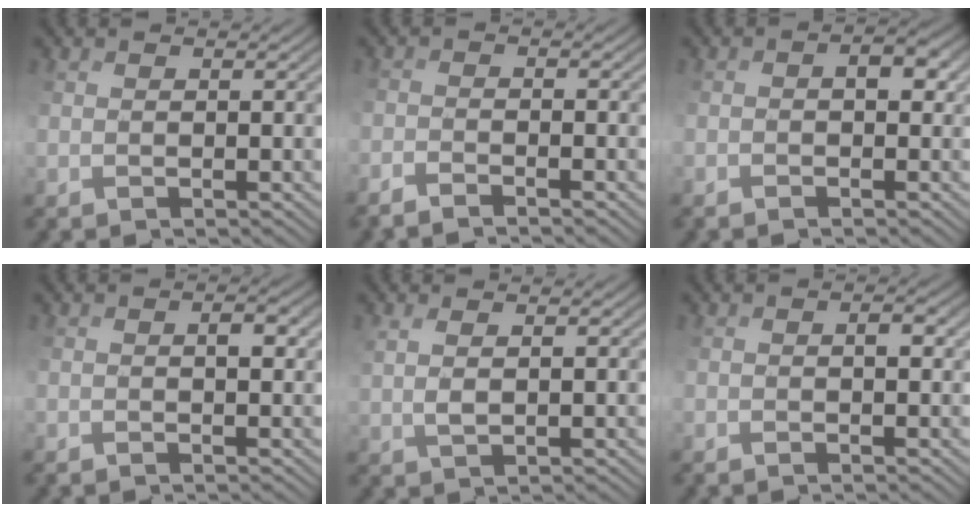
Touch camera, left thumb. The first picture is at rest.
{"total": 2.9, "force": [-2.7, -0.3, 1.1], "torque": [-0.020, -0.002, -0.056]}
{"total": 3.4, "force": [-0.3, 1.9, 2.8], "torque": [-0.036, 0.006, 0.002]}
{"total": 2.3, "force": [0.1, 0.8, 2.2], "torque": [-0.035, 0.008, -0.002]}
{"total": 1.8, "force": [1.6, -0.9, 0.0], "torque": [0.007, 0.011, 0.036]}
{"total": 1.9, "force": [-0.1, 0.6, 1.8], "torque": [-0.027, 0.006, -0.005]}